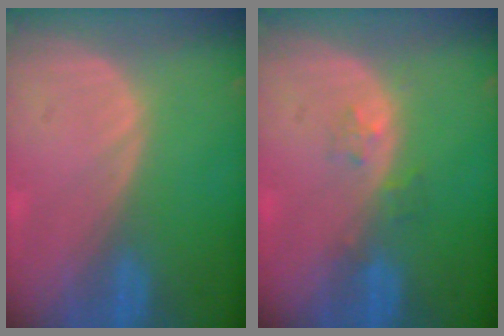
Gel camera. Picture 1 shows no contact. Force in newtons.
{"total": 1.9, "press": 1.9, "slide": 0.2}